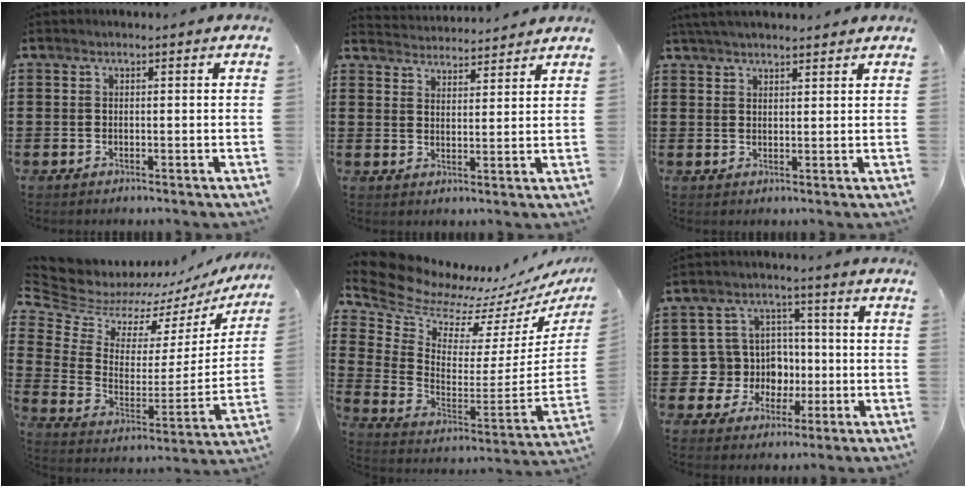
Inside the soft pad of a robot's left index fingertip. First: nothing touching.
{"total": 3.5, "force": [3.4, 0.0, -0.4], "torque": [-0.006, -0.018, 0.062]}
{"total": 3.2, "force": [3.0, 0.1, 0.8], "torque": [-0.023, -0.001, 0.058]}
{"total": 6.8, "force": [6.5, 2.2, 0.4], "torque": [-0.052, -0.062, 0.113]}
{"total": 8.5, "force": [7.9, 2.6, 1.9], "torque": [-0.087, -0.073, 0.137]}
{"total": 8.4, "force": [-0.2, 8.1, 2.0], "torque": [-0.078, 0.007, 0.008]}